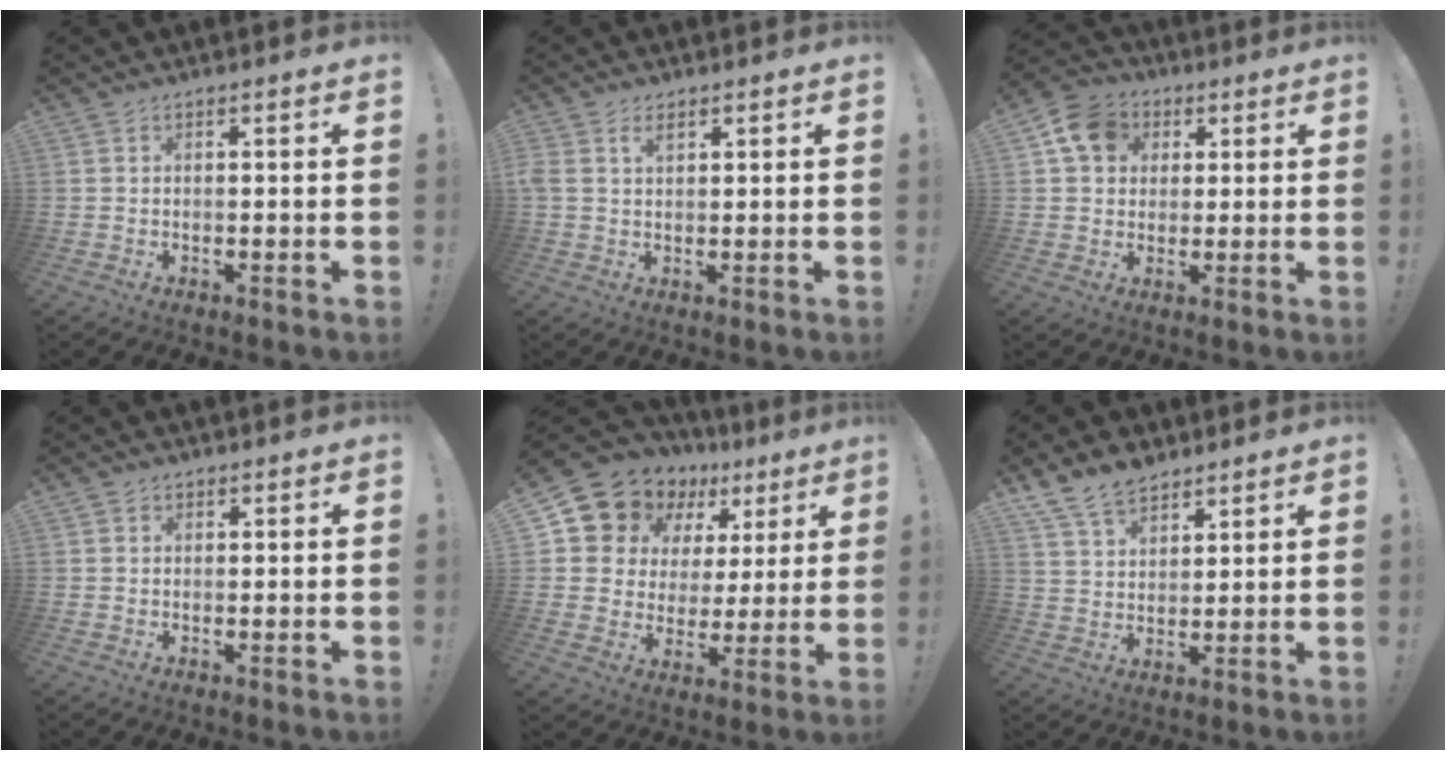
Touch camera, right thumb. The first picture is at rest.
{"total": 3.0, "force": [1.7, 1.8, 1.8], "torque": [-0.031, -0.002, 0.030]}
{"total": 11.2, "force": [3.8, 9.3, 4.9], "torque": [-0.079, 0.000, 0.078]}
{"total": 1.2, "force": [0.6, 1.0, 0.1], "torque": [0.002, 0.000, 0.011]}
{"total": 12.6, "force": [9.6, 7.5, 3.0], "torque": [-0.067, -0.076, 0.189]}
{"total": 9.9, "force": [7.6, 5.2, 3.5], "torque": [-0.073, -0.038, 0.150]}